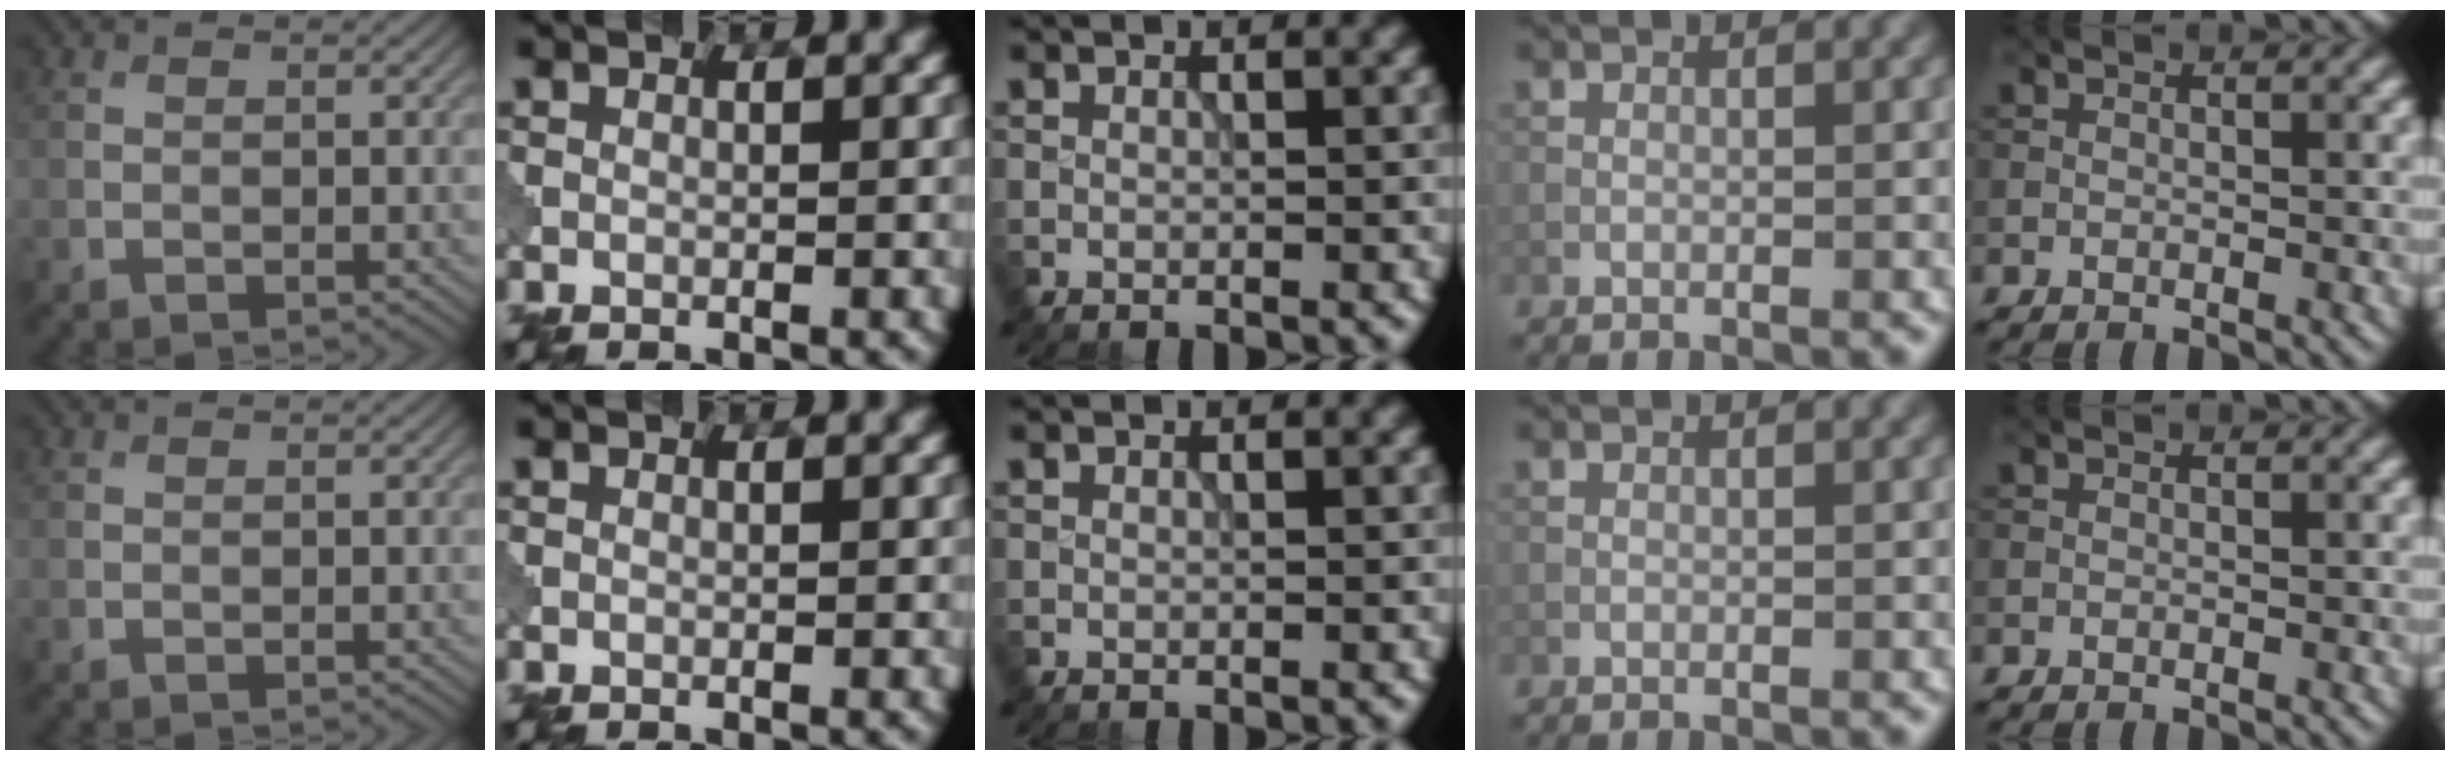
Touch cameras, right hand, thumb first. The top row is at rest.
{}